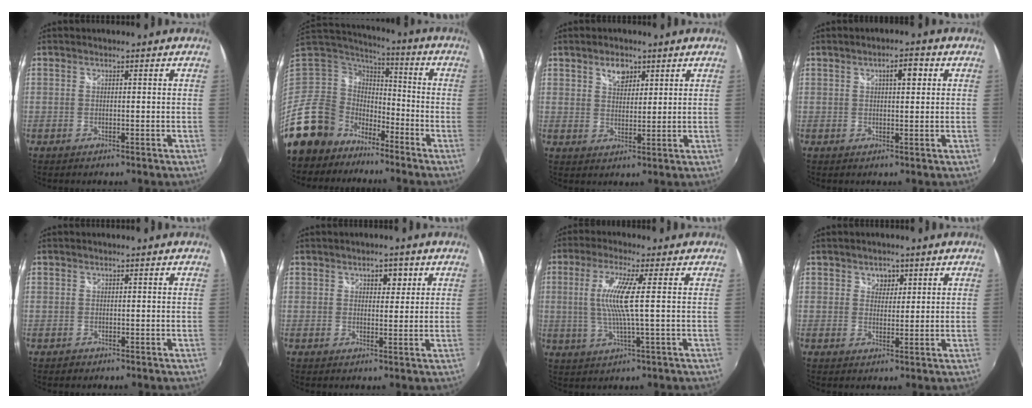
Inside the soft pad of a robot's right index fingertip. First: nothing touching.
{"total": 16.5, "force": [-11.4, 11.0, 4.4], "torque": [-0.128, 0.010, -0.208]}
{"total": 4.6, "force": [2.7, 2.9, 2.3], "torque": [-0.028, 0.008, 0.049]}
{"total": 3.5, "force": [1.2, 1.3, 3.0], "torque": [-0.044, 0.010, 0.018]}
{"total": 0.7, "force": [-0.1, 0.7, -0.1], "torque": [0.000, 0.001, -0.001]}
{"total": 3.1, "force": [1.5, 1.9, 1.8], "torque": [-0.020, 0.007, 0.023]}
{"total": 8.0, "force": [0.8, -0.4, 8.0], "torque": [-0.161, -0.007, 0.018]}
{"total": 2.8, "force": [1.4, 2.2, 0.7], "torque": [-0.005, 0.006, 0.024]}